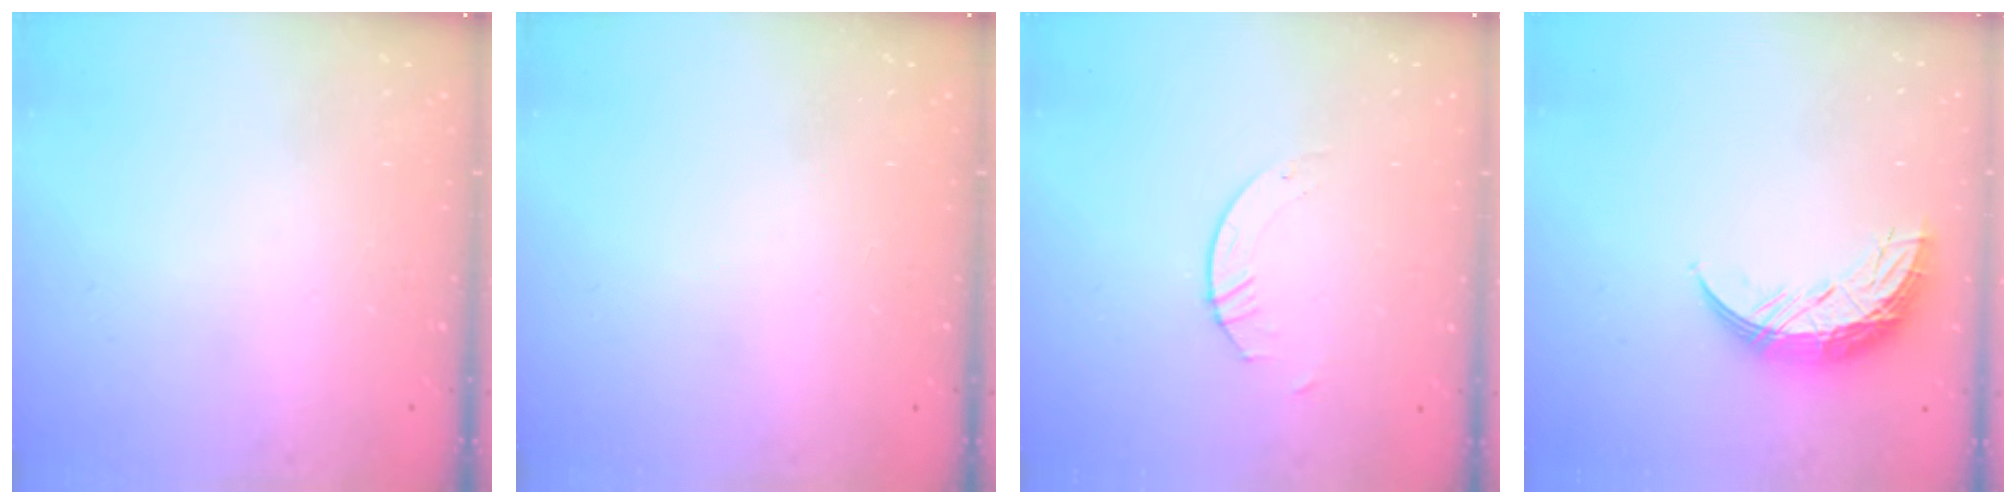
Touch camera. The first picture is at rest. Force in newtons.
{"total": 0.0}
{"total": 2.6, "press": 2.6, "slide": 0.2}
{"total": 10.5, "press": 10.5, "slide": 0.8}